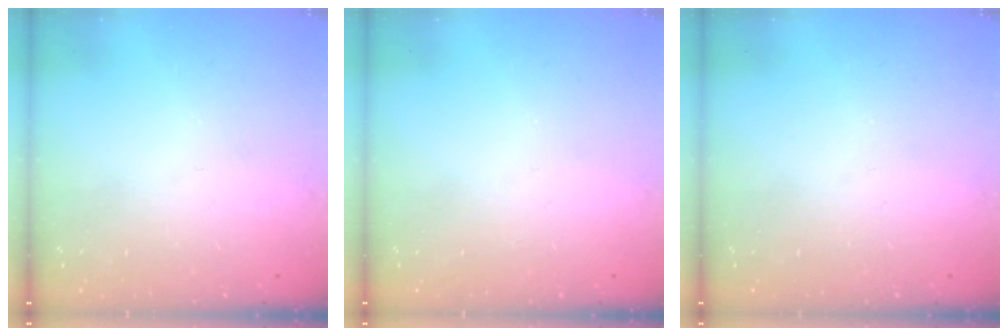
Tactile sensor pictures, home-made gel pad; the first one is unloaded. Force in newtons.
{"total": 0.0}
{"total": 0.0}